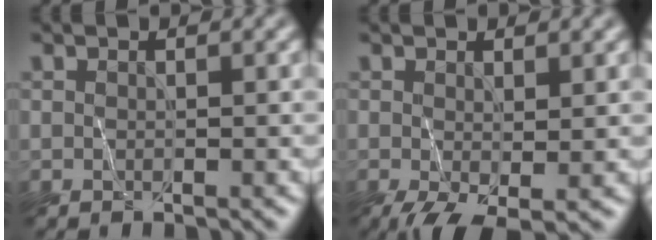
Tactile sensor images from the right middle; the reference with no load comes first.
{"total": 3.9, "force": [-1.7, 1.8, 3.1], "torque": [-0.076, -0.014, -0.027]}